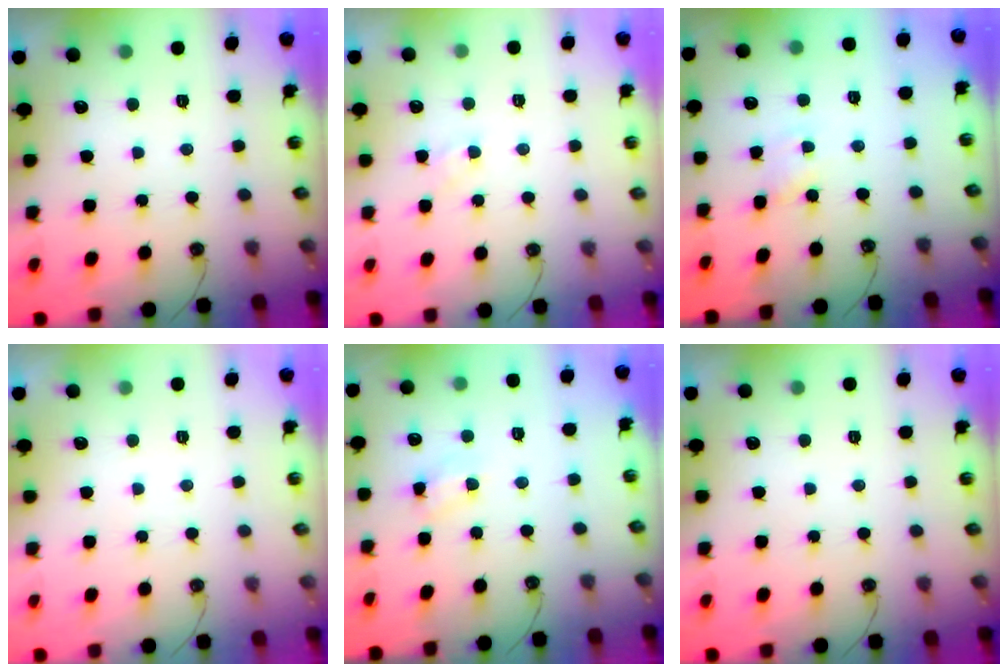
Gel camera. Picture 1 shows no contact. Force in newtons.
{"total": 3.3, "press": 3.3, "slide": 0.3}
{"total": 0.6, "press": 0.6, "slide": 0.1}
{"total": 0.0}
{"total": 4.1, "press": 4.1, "slide": 0.5}
{"total": 0.0}